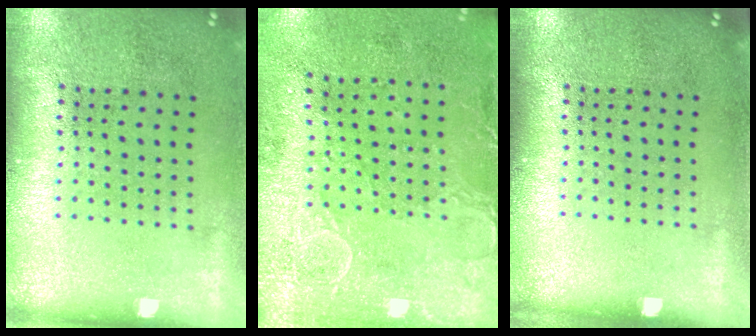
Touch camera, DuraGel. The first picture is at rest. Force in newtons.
{"total": 3.0, "press": 2.3, "slide": 1.9}
{"total": 0.0}